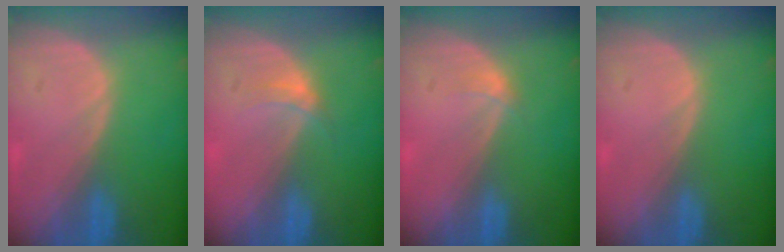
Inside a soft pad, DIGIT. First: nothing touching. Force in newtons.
{"total": 2.3, "press": 1.9, "slide": 1.3}
{"total": 1.0, "press": 1.0, "slide": 0.1}
{"total": 0.0}